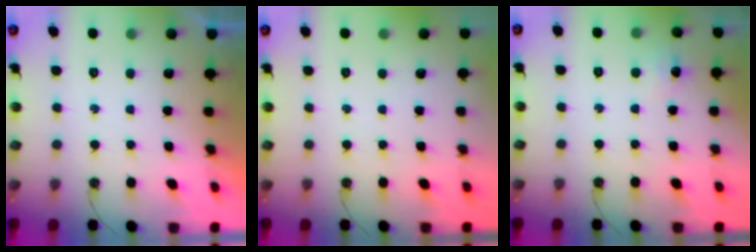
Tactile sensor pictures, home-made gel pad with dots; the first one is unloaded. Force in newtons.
{"total": 0.0}
{"total": 4.0, "press": 3.9, "slide": 0.6}